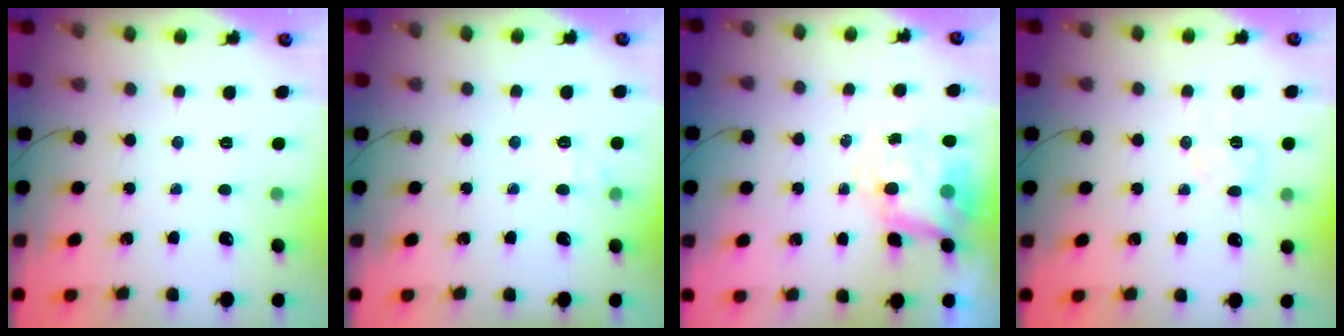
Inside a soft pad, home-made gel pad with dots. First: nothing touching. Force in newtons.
{"total": 5.2, "press": 4.9, "slide": 1.7}
{"total": 6.8, "press": 6.5, "slide": 1.9}
{"total": 4.8, "press": 4.5, "slide": 1.5}